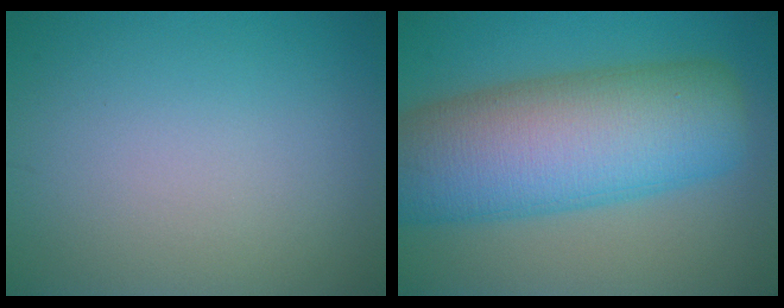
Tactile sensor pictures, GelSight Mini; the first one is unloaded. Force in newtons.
{"total": 13.4, "press": 13.4, "slide": 0.5}